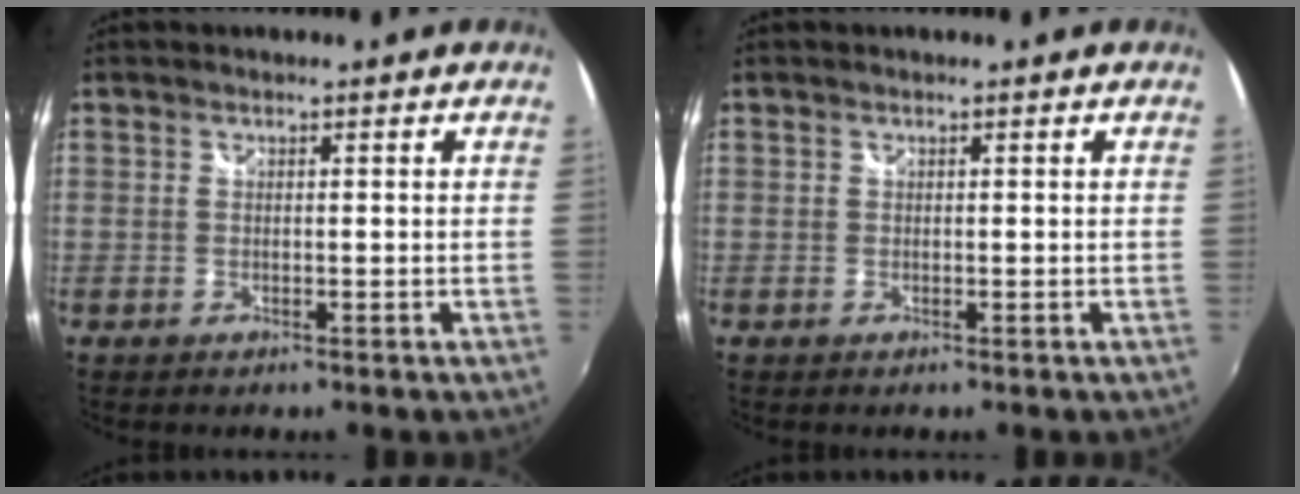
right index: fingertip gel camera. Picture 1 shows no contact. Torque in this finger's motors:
{"motor_torque": [0.26, 0.07, 0.06, 0.01]}